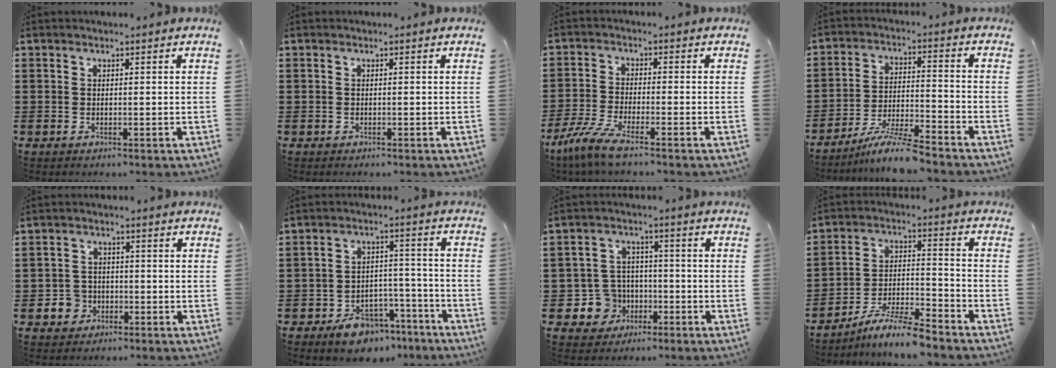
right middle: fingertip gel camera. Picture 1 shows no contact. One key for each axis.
{"total": 0.0}
{"total": 5.4, "fx": -4.2, "fy": 0.3, "fz": 3.4, "tx": -0.099, "ty": -0.023, "tz": -0.089}
{"total": 7.3, "fx": -6.5, "fy": -0.1, "fz": 3.3, "tx": -0.068, "ty": -0.007, "tz": -0.126}
{"total": 3.2, "fx": -1.6, "fy": 2.7, "fz": 0.9, "tx": -0.023, "ty": 0.004, "tz": -0.034}
{"total": 6.8, "fx": -5.7, "fy": 3.1, "fz": 2.1, "tx": -0.027, "ty": 0.031, "tz": -0.104}
{"total": 6.2, "fx": -2.2, "fy": 5.6, "fz": 1.5, "tx": -0.058, "ty": 0.010, "tz": -0.039}
{"total": 7.6, "fx": -7.0, "fy": 0.2, "fz": 2.8, "tx": -0.052, "ty": 0.005, "tz": -0.134}